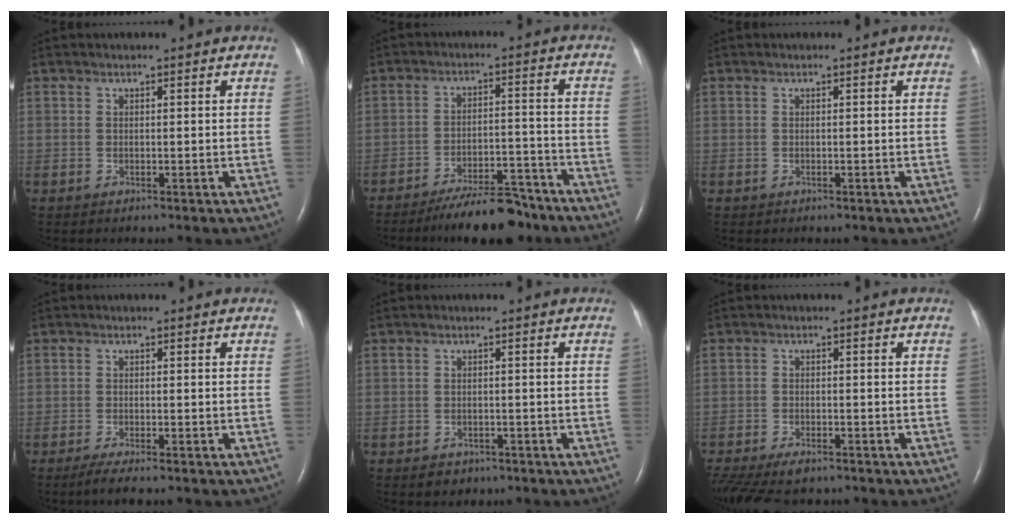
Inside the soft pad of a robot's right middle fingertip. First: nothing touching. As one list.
[{"total": 10.2, "force": [-9.0, 2.1, 4.3], "torque": [-0.058, 0.005, -0.145]}, {"total": 0.0}, {"total": 2.8, "force": [-2.2, 0.1, 1.8], "torque": [-0.039, -0.008, -0.039]}, {"total": 2.2, "force": [-1.5, 1.6, 0.6], "torque": [-0.012, 0.003, -0.014]}, {"total": 10.3, "force": [-7.9, 3.8, 5.5], "torque": [-0.117, -0.014, -0.122]}]